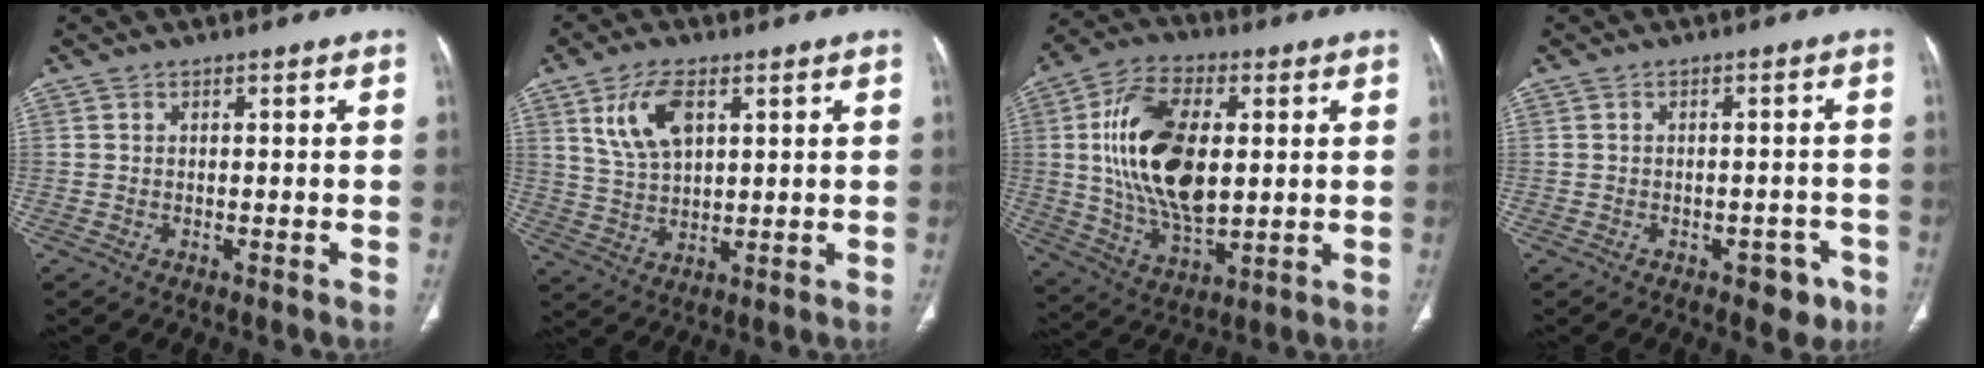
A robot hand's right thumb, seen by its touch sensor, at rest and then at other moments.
{"total": 9.2, "force": [3.9, 4.8, 6.8], "torque": [-0.125, -0.011, 0.082]}
{"total": 20.0, "force": [2.6, 10.7, 16.8], "torque": [-0.306, -0.007, 0.052]}
{"total": 4.6, "force": [-2.6, 2.7, 2.6], "torque": [-0.012, 0.016, -0.029]}